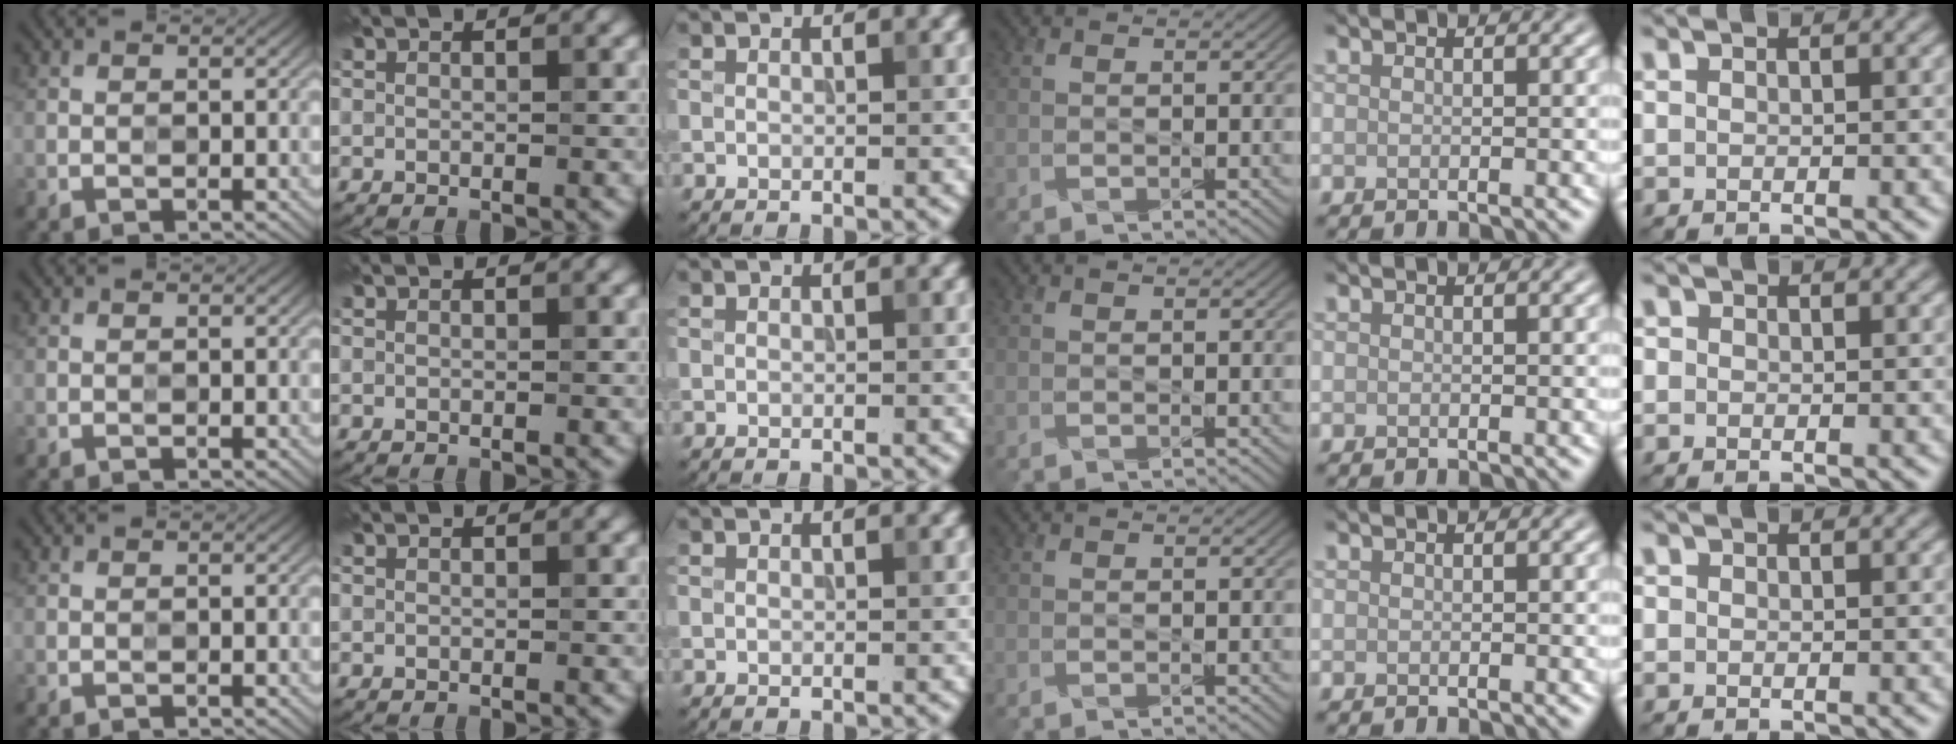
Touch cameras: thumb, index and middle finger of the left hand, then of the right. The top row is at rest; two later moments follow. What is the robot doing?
{"motion": "press", "object": "sticky note"}